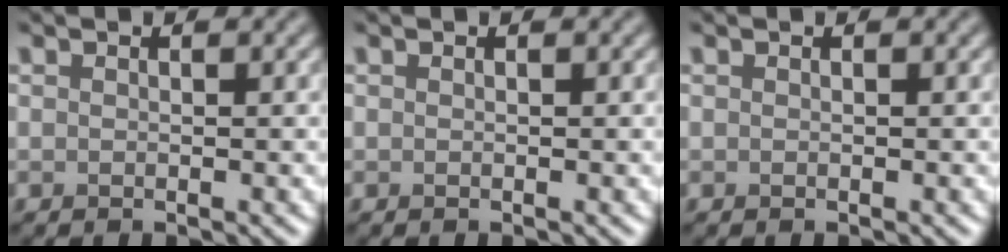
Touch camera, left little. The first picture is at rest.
{"total": 0.0}
{"total": 0.0}